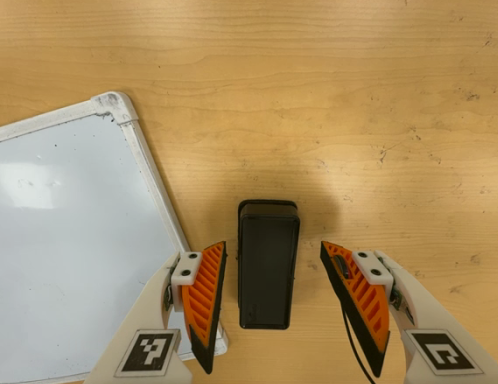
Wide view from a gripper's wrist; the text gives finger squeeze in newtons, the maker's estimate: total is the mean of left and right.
{"total": 0.0}